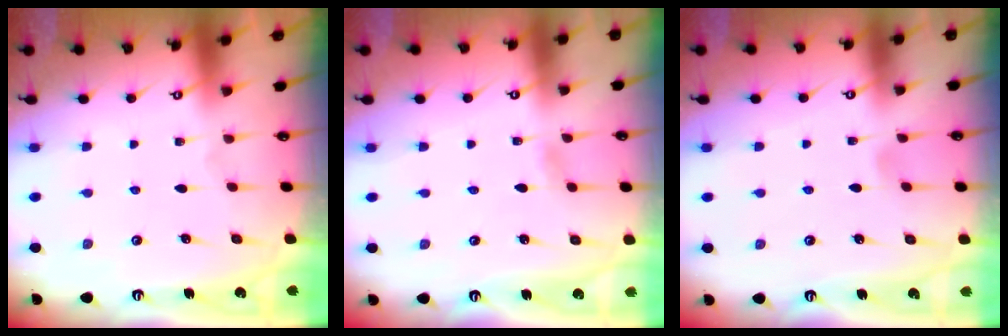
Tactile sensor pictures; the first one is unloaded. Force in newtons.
{"total": 2.1, "press": 2.1, "slide": 0.3}
{"total": 3.4, "press": 3.4, "slide": 0.4}